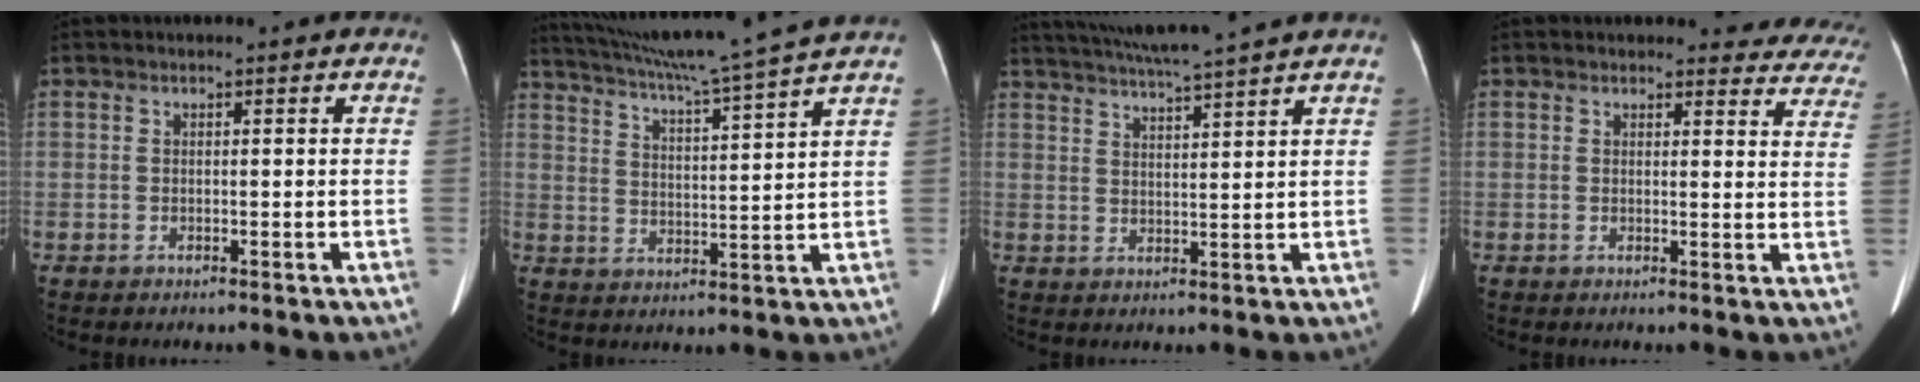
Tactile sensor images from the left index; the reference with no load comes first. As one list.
[{"total": 16.4, "force": [14.3, -2.6, 7.6], "torque": [-0.137, -0.019, 0.208]}, {"total": 10.5, "force": [9.3, -1.7, 4.6], "torque": [-0.083, 0.009, 0.141]}, {"total": 12.1, "force": [11.5, 3.5, 0.9], "torque": [0.045, -0.050, 0.081]}]